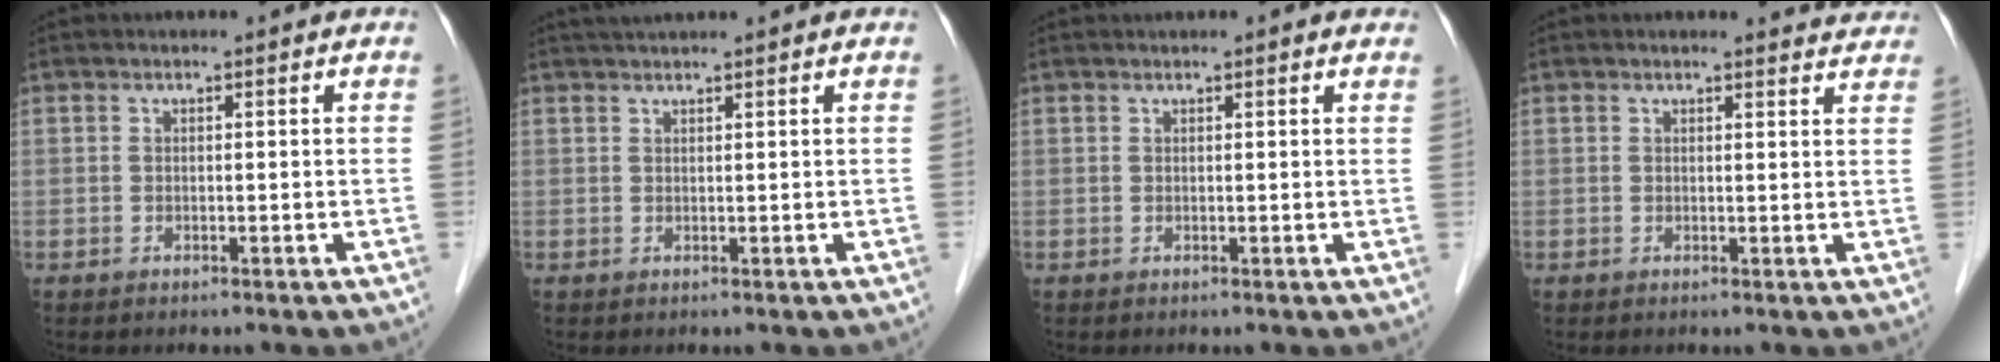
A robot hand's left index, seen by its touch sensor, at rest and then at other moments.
{"total": 2.5, "force": [2.3, -0.4, 1.0], "torque": [-0.012, 0.024, 0.044]}
{"total": 1.7, "force": [1.3, 0.2, 1.0], "torque": [-0.007, 0.014, 0.017]}
{"total": 5.1, "force": [5.0, 0.8, 0.6], "torque": [0.001, -0.009, 0.031]}